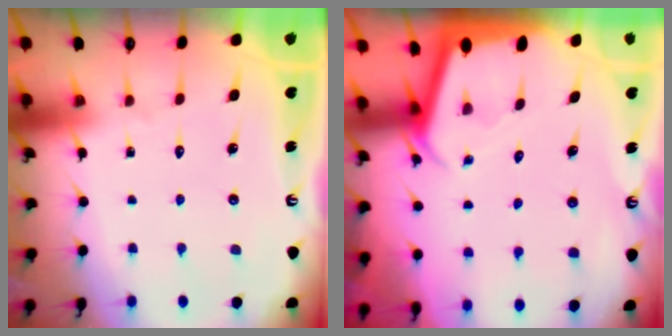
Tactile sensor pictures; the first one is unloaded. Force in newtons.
{"total": 2.0, "press": 2.0, "slide": 0.1}